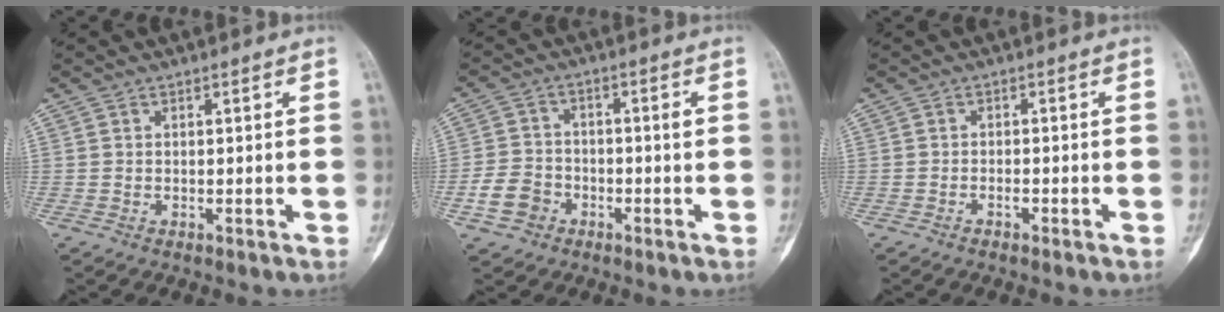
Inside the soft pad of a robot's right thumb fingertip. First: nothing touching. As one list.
[{"total": 6.5, "force": [-2.6, 4.9, 3.3], "torque": [-0.052, 0.025, -0.050]}, {"total": 1.1, "force": [-0.8, 0.4, 0.7], "torque": [-0.015, 0.007, -0.015]}]